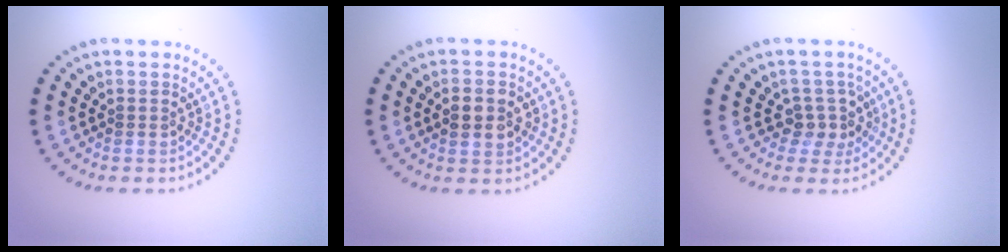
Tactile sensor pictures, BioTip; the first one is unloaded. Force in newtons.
{"total": 3.3, "press": 3.3, "slide": 0.1}
{"total": 2.5, "press": 2.0, "slide": 1.5}